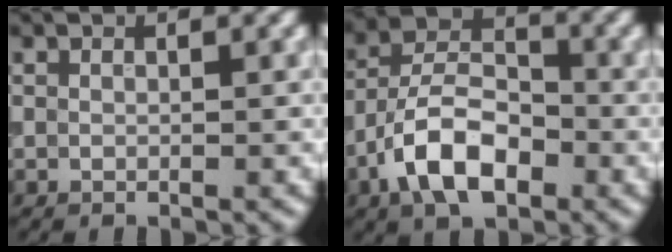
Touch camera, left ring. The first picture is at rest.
{"total": 7.0, "force": [-3.4, 3.6, 4.9], "torque": [-0.090, 0.007, -0.066]}